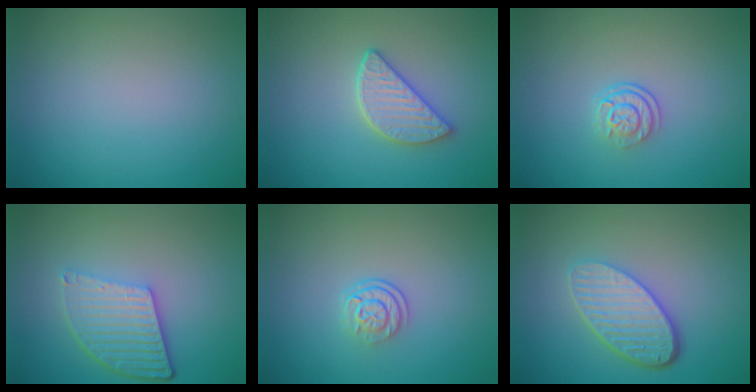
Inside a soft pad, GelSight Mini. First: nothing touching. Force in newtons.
{"total": 3.2, "press": 3.0, "slide": 1.2}
{"total": 2.5, "press": 1.8, "slide": 1.7}
{"total": 5.4, "press": 3.9, "slide": 3.8}
{"total": 2.5, "press": 1.8, "slide": 1.7}
{"total": 5.3, "press": 3.8, "slide": 3.6}